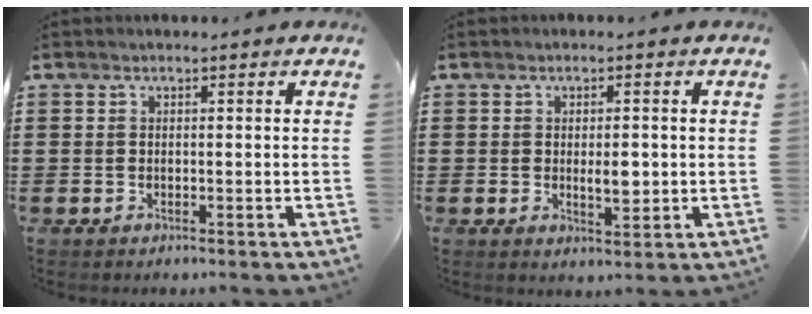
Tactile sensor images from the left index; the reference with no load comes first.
{"total": 3.3, "force": [-0.2, 1.6, 2.9], "torque": [-0.048, -0.001, -0.006]}